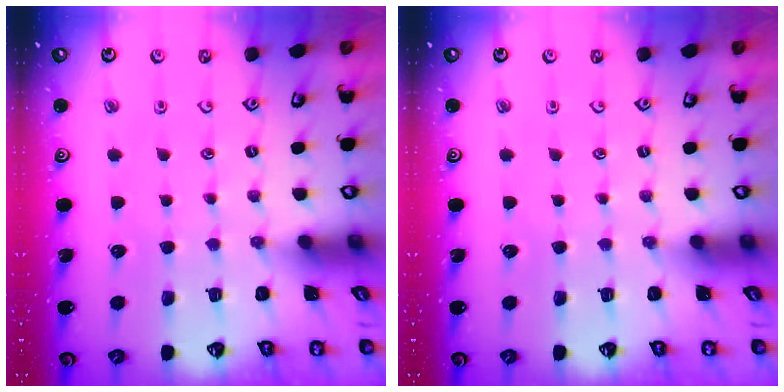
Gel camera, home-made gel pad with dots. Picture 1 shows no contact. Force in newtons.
{"total": 0.0}